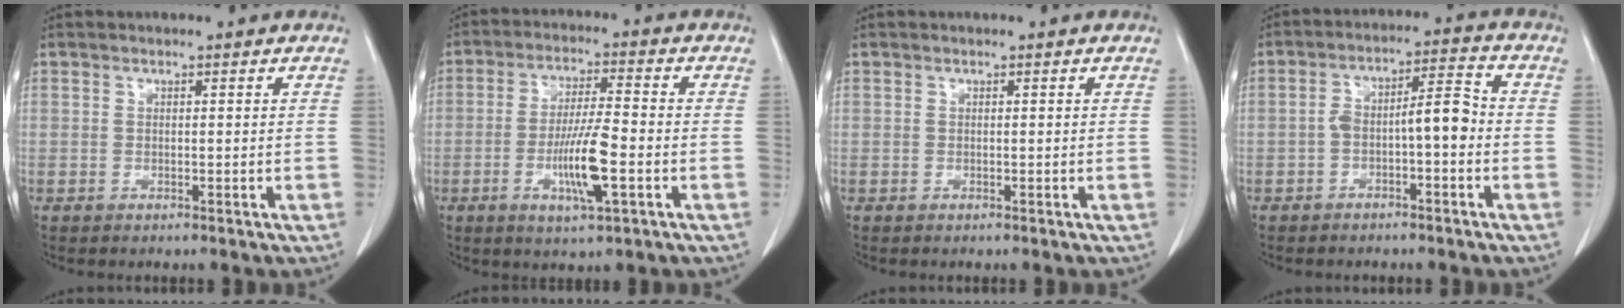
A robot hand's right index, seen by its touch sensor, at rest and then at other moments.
{"total": 9.1, "force": [-2.8, 1.0, 8.6], "torque": [-0.159, -0.007, -0.051]}
{"total": 0.0}
{"total": 6.5, "force": [-1.7, 1.6, 6.1], "torque": [-0.104, 0.032, -0.027]}